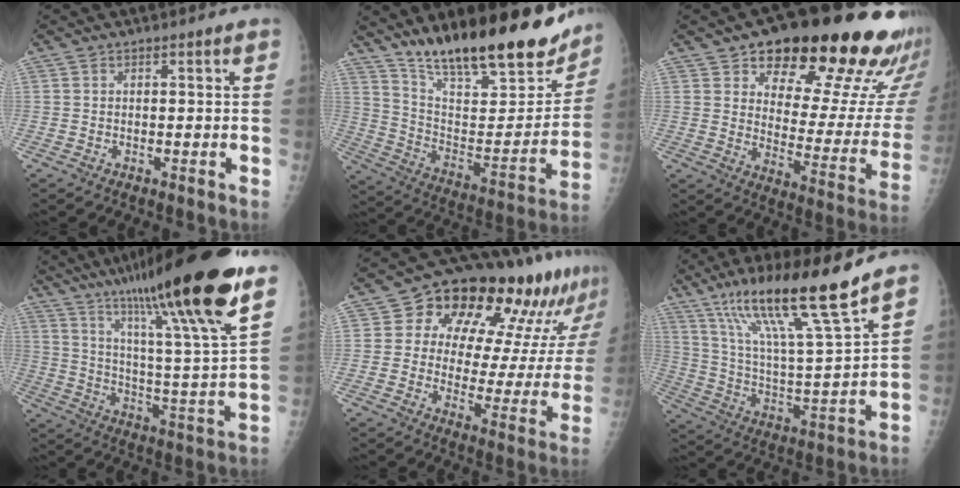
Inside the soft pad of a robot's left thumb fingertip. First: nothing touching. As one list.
[{"total": 27.3, "force": [20.5, 8.5, 15.9], "torque": [-0.207, -0.084, 0.317]}, {"total": 27.2, "force": [17.4, 10.4, 18.2], "torque": [-0.199, -0.074, 0.234]}, {"total": 27.1, "force": [18.2, 1.9, 19.9], "torque": [-0.308, -0.065, 0.294]}, {"total": 21.8, "force": [12.8, 10.6, 14.1], "torque": [-0.147, -0.027, 0.169]}, {"total": 19.8, "force": [13.6, 1.2, 14.2], "torque": [-0.228, -0.065, 0.245]}]